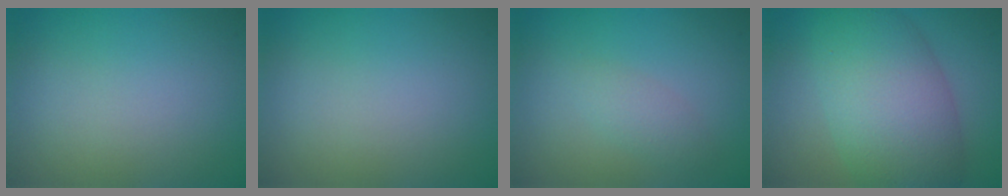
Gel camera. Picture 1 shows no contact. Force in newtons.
{"total": 0.0}
{"total": 1.4, "press": 1.4, "slide": 0.1}
{"total": 9.0, "press": 9.0, "slide": 0.4}